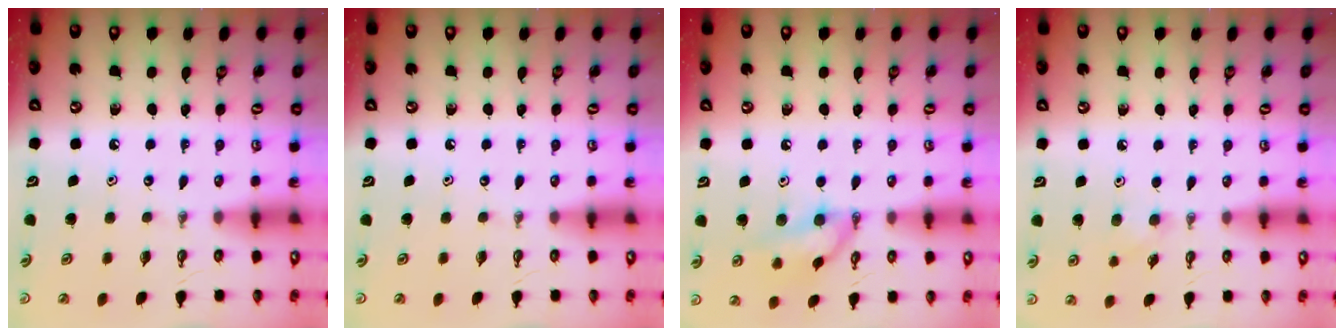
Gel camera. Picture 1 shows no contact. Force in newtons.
{"total": 0.0}
{"total": 11.6, "press": 11.0, "slide": 3.6}
{"total": 6.4, "press": 6.2, "slide": 1.7}